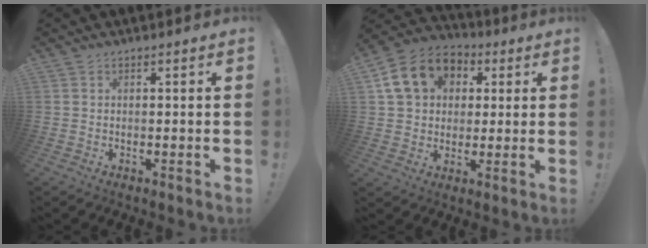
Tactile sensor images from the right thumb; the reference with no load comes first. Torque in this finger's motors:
{"motor_torque": [1.57, 1.58, 0.64, -0.35, 0.09]}